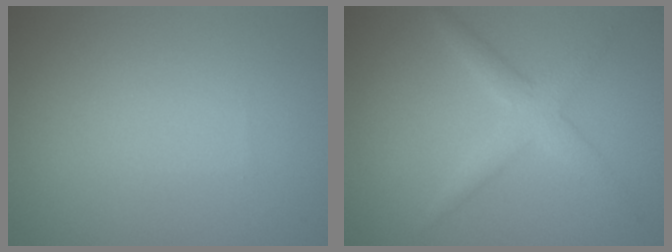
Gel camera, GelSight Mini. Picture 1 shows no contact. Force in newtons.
{"total": 2.8, "press": 2.8, "slide": 0.1}